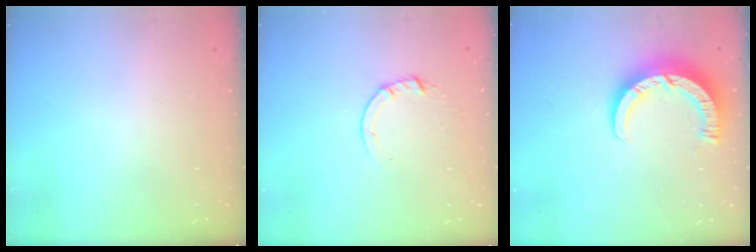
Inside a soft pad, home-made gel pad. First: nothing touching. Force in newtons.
{"total": 3.5, "press": 3.5, "slide": 0.4}
{"total": 9.4, "press": 9.4, "slide": 1.0}